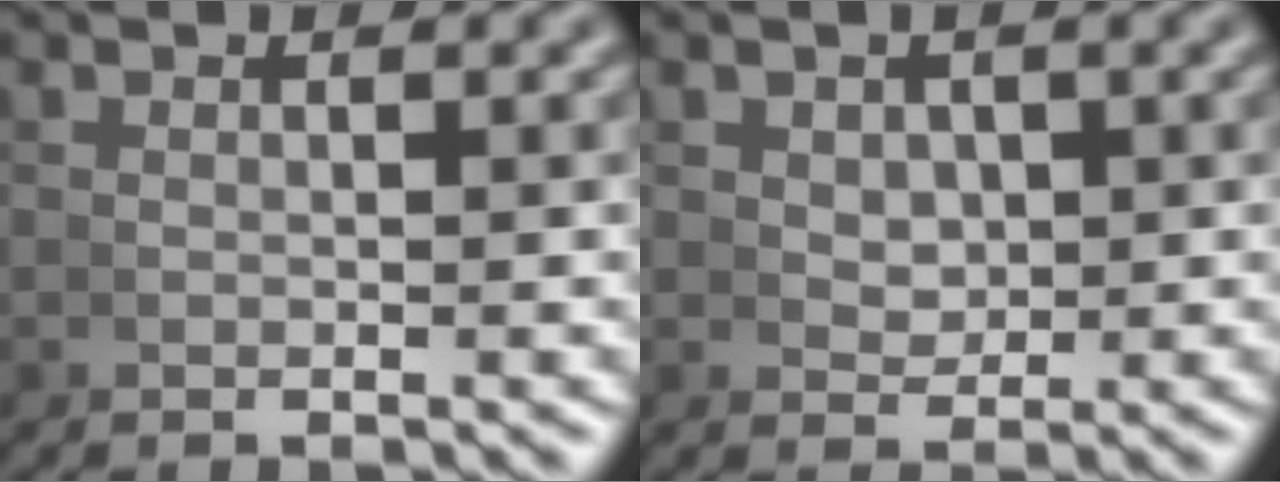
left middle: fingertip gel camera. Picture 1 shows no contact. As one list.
[{"total": 1.8, "force": [0.9, 1.3, 1.0], "torque": [-0.015, -0.009, 0.027]}]